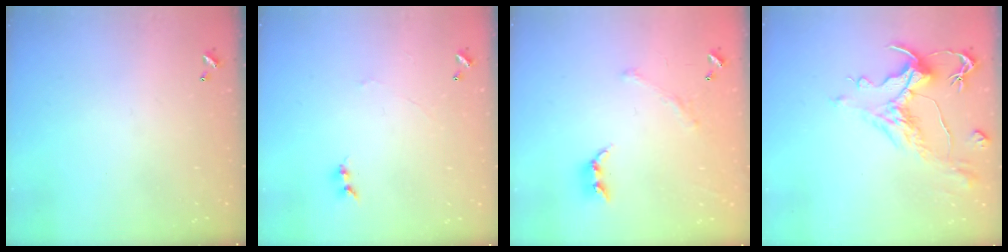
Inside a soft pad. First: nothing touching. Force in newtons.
{"total": 0.0}
{"total": 2.3, "press": 2.0, "slide": 1.0}
{"total": 1.8, "press": 1.1, "slide": 1.4}